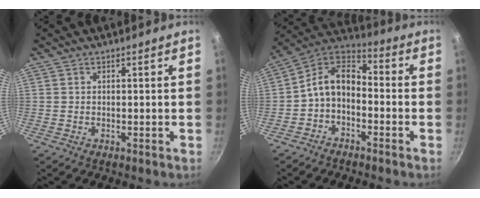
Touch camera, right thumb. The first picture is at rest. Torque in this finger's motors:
{"motor_torque": [0.07, 0.07, 0.74, 0.00, 0.25]}